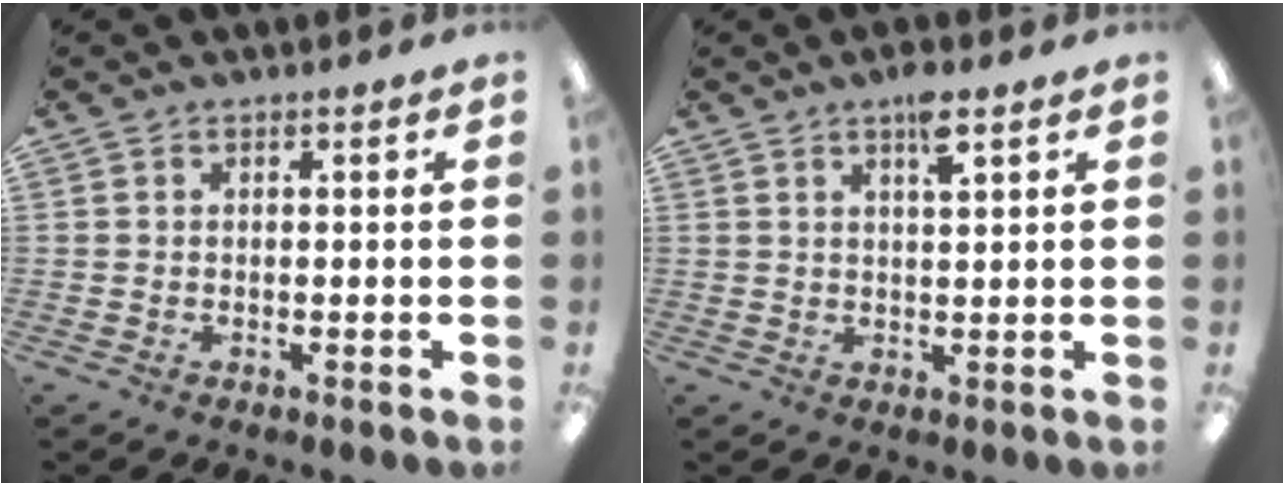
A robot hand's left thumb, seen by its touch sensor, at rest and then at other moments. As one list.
[{"total": 4.5, "force": [3.0, 0.9, 3.3], "torque": [-0.056, -0.005, 0.048]}]